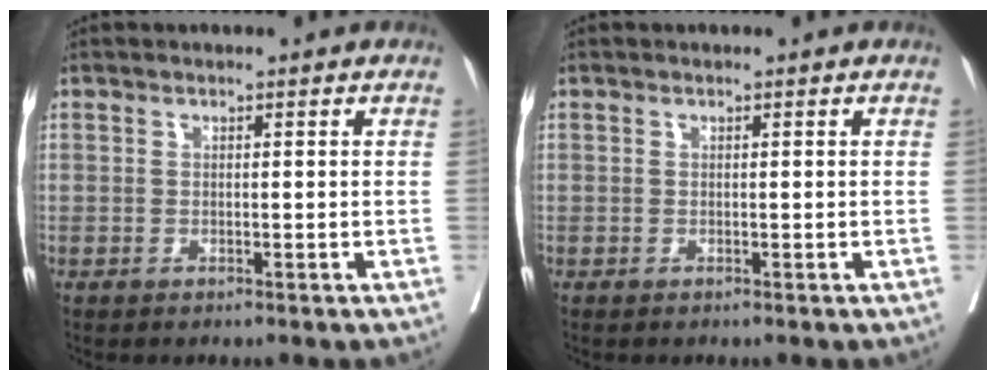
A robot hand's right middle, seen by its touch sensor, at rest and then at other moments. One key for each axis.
{"total": 0.0}